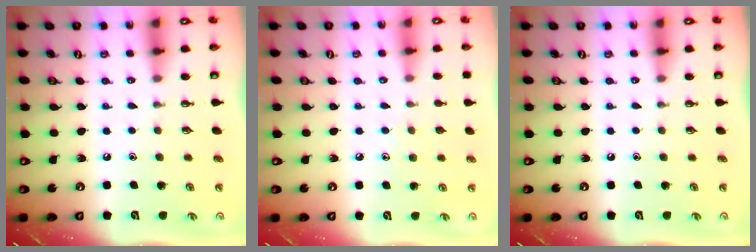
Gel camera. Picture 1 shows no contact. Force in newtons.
{"total": 5.0, "press": 5.0, "slide": 0.5}
{"total": 0.0}